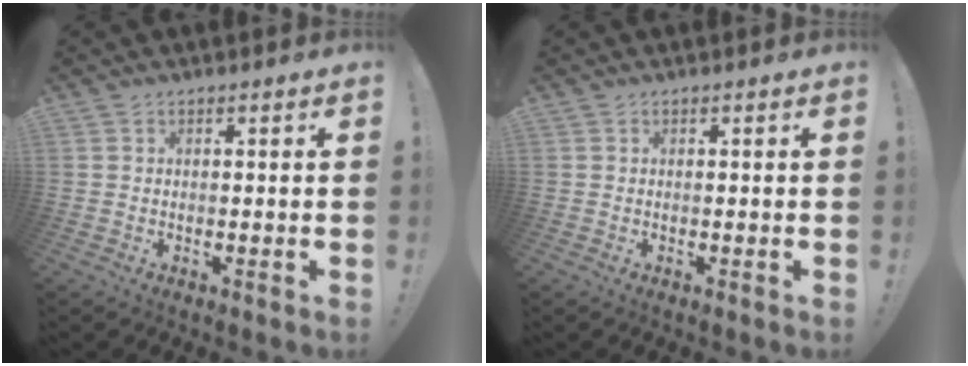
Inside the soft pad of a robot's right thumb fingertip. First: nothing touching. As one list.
[{"total": 0.0}]